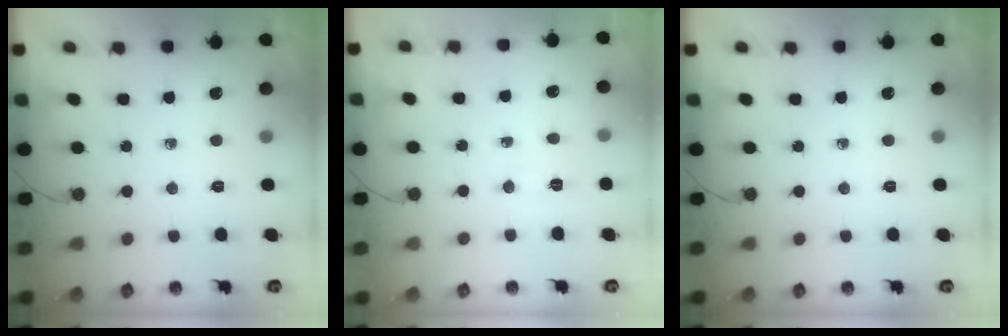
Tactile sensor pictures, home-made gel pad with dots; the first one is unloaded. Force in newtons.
{"total": 2.8, "press": 2.8, "slide": 0.5}
{"total": 0.0}